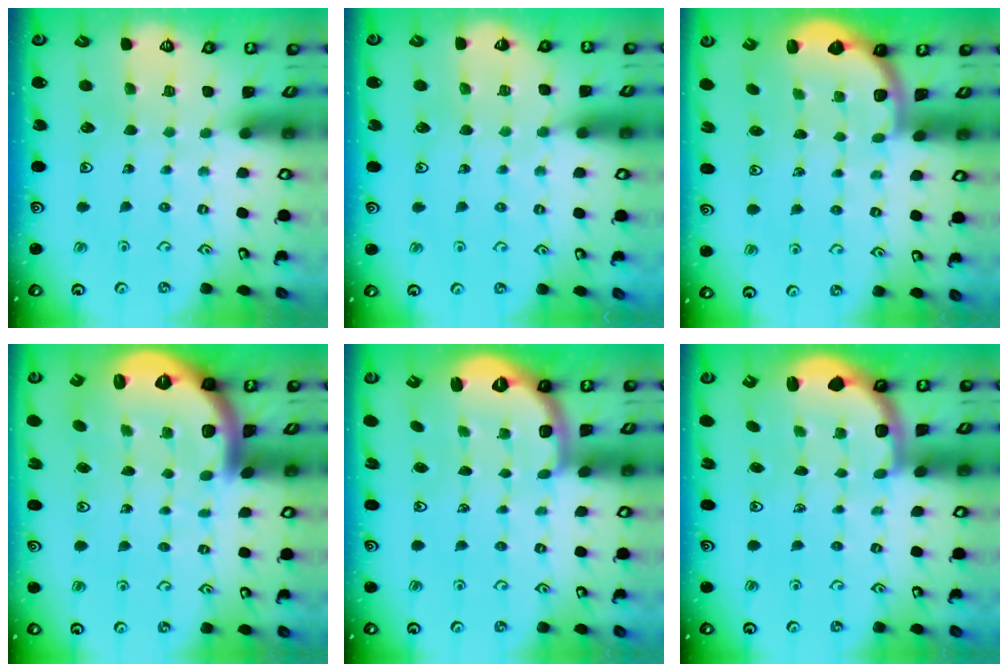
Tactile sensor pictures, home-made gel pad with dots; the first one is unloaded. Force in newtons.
{"total": 6.0, "press": 5.9, "slide": 1.3}
{"total": 2.1, "press": 1.9, "slide": 0.8}
{"total": 5.5, "press": 5.5, "slide": 0.8}
{"total": 2.7, "press": 1.6, "slide": 2.1}
{"total": 2.2, "press": 1.7, "slide": 1.4}